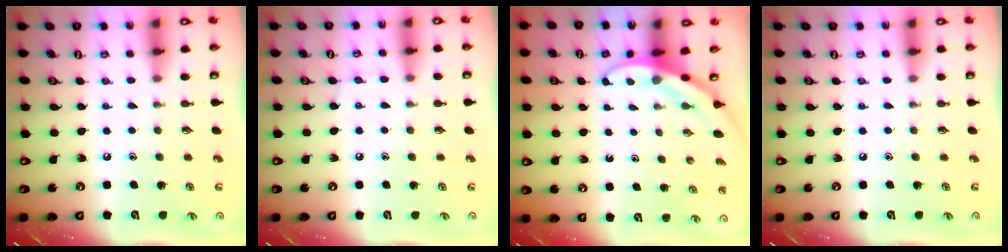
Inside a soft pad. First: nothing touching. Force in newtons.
{"total": 4.8, "press": 4.8, "slide": 0.5}
{"total": 3.0, "press": 3.0, "slide": 0.1}
{"total": 0.0}